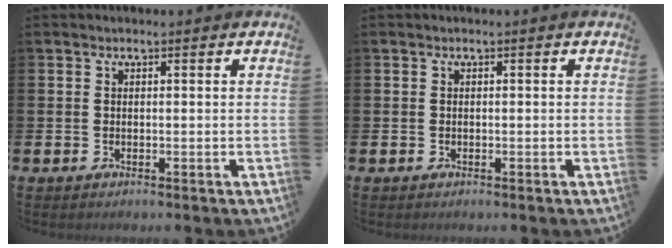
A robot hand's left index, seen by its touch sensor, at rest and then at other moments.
{"total": 0.0}